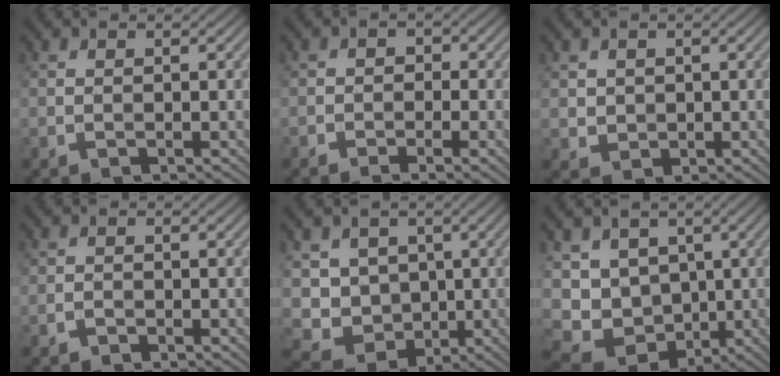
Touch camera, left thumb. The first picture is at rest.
{"total": 2.6, "force": [-1.5, 1.2, 1.8], "torque": [-0.025, 0.000, -0.026]}
{"total": 2.1, "force": [0.6, 1.9, 0.7], "torque": [-0.025, -0.006, 0.012]}
{"total": 0.8, "force": [-0.7, 0.4, 0.3], "torque": [-0.004, 0.000, -0.014]}
{"total": 6.7, "force": [0.6, 6.2, 2.6], "torque": [-0.071, -0.022, 0.000]}
{"total": 8.2, "force": [0.5, 7.2, 3.8], "torque": [-0.094, -0.030, 0.002]}